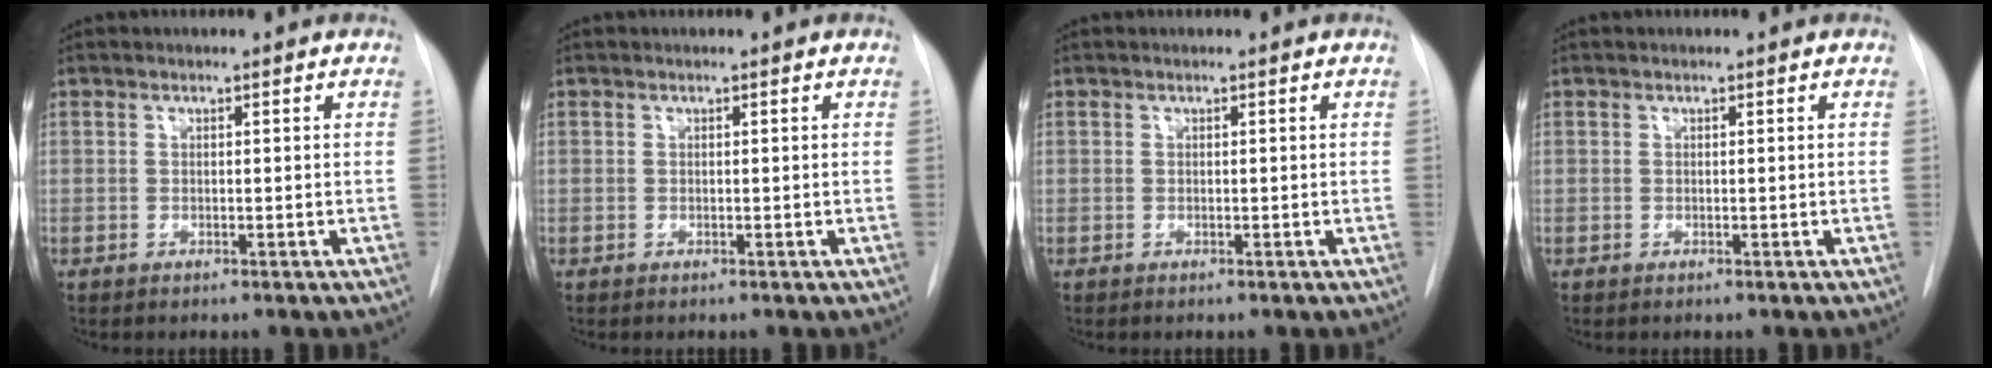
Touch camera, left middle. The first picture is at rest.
{"total": 0.0}
{"total": 0.0}
{"total": 0.0}